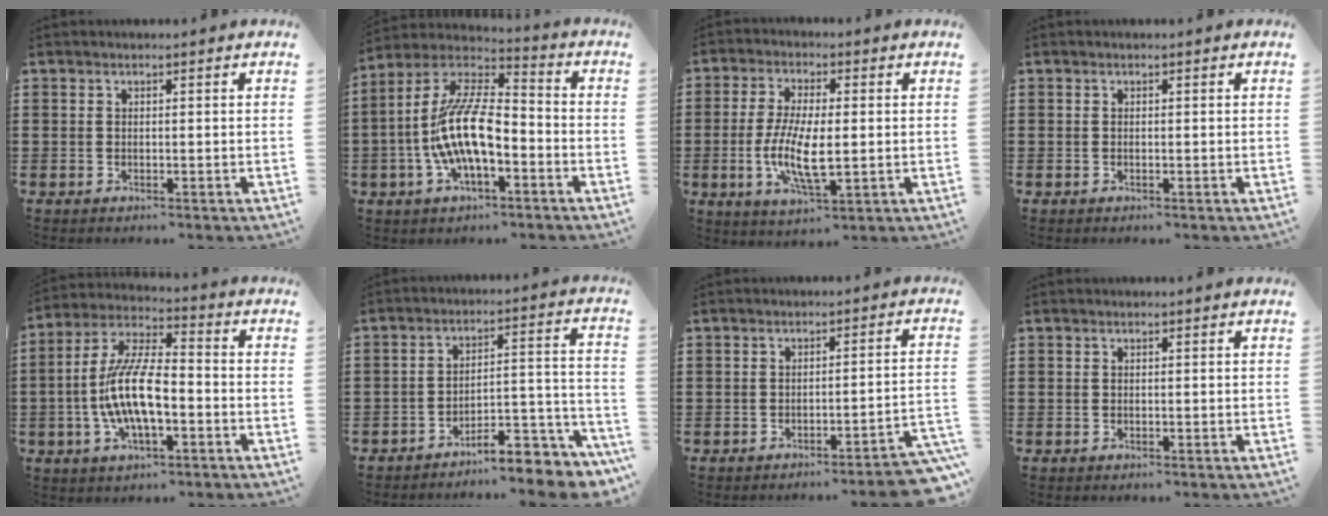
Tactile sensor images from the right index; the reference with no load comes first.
{"total": 12.7, "force": [-3.1, 5.1, 11.2], "torque": [-0.258, -0.007, -0.065]}
{"total": 9.0, "force": [-1.0, 3.2, 8.3], "torque": [-0.178, -0.010, -0.021]}
{"total": 0.0}
{"total": 11.4, "force": [-2.6, 4.2, 10.3], "torque": [-0.231, -0.006, -0.054]}
{"total": 7.3, "force": [-6.5, 1.3, 3.0], "torque": [-0.039, 0.006, -0.125]}
{"total": 3.8, "force": [-3.3, -0.6, 1.7], "torque": [-0.030, -0.016, -0.067]}
{"total": 0.0}